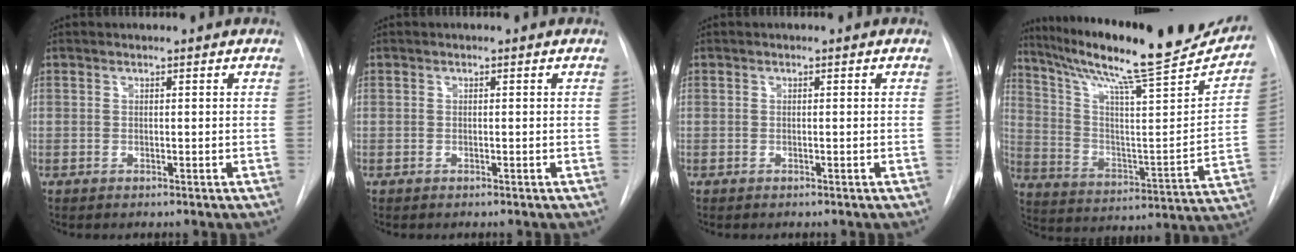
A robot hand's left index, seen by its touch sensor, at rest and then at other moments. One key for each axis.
{"total": 0.0}
{"total": 0.0}
{"total": 27.5, "fx": 23.2, "fy": 2.4, "fz": 14.5, "tx": -0.243, "ty": -0.044, "tz": 0.336}